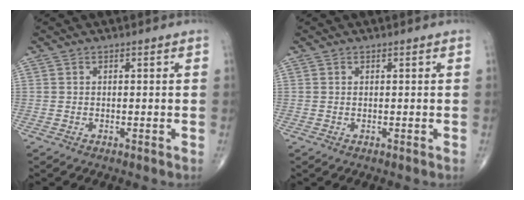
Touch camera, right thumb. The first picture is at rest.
{"total": 0.0}